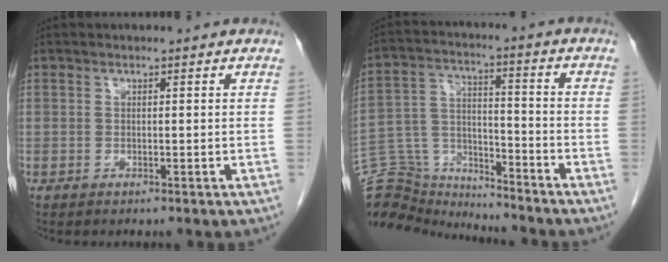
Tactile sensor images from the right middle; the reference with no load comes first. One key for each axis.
{"total": 14.4, "fx": -14.0, "fy": 3.1, "fz": 1.4, "tx": -0.044, "ty": 0.046, "tz": -0.237}